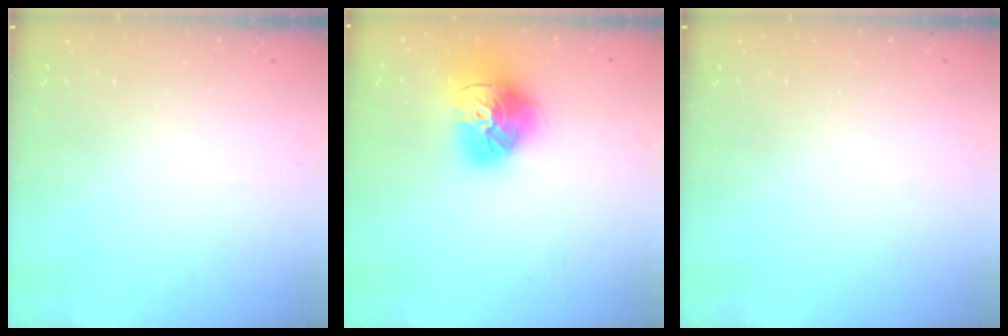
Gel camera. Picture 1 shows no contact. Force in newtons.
{"total": 17.3, "press": 17.2, "slide": 1.8}
{"total": 0.0}